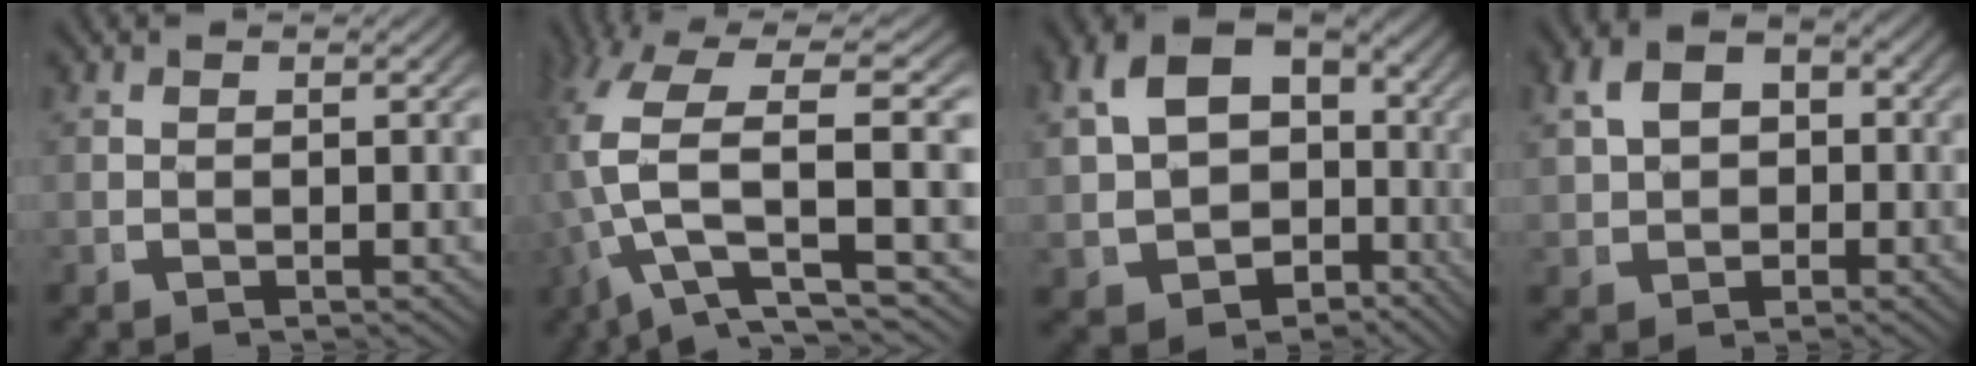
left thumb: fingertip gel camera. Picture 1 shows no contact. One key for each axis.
{"total": 11.0, "fx": 0.8, "fy": 6.2, "fz": 9.1, "tx": -0.201, "ty": -0.024, "tz": 0.027}
{"total": 13.0, "fx": -1.1, "fy": 10.8, "fz": 7.1, "tx": -0.184, "ty": -0.060, "tz": 0.009}
{"total": 5.8, "fx": 1.0, "fy": 4.4, "fz": 3.5, "tx": -0.072, "ty": -0.006, "tz": 0.024}